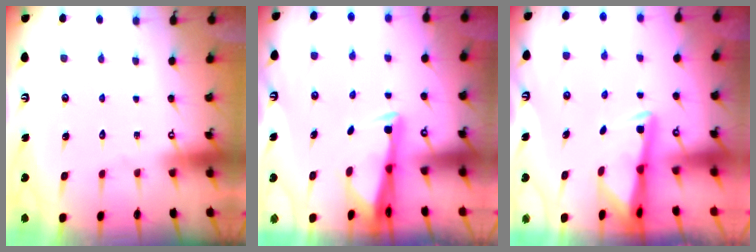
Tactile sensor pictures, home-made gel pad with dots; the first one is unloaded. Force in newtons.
{"total": 2.8, "press": 2.6, "slide": 0.9}
{"total": 2.7, "press": 2.6, "slide": 0.5}